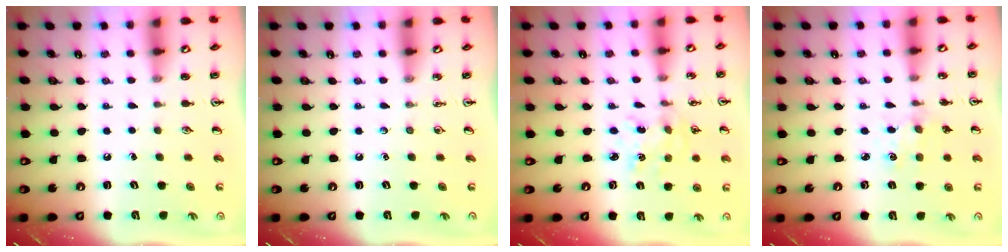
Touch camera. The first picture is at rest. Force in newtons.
{"total": 0.0}
{"total": 2.1, "press": 2.1, "slide": 0.1}
{"total": 2.5, "press": 2.5, "slide": 0.5}